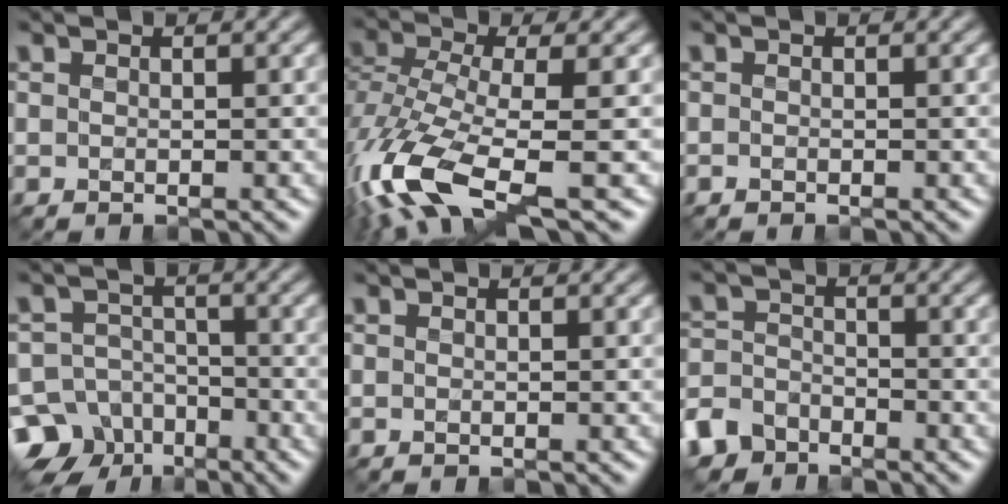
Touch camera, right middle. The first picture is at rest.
{"total": 11.1, "force": [-5.1, 3.8, 9.0], "torque": [-0.203, -0.015, -0.099]}
{"total": 0.0}
{"total": 9.6, "force": [-6.5, 6.7, 2.4], "torque": [-0.039, -0.015, -0.120]}
{"total": 0.0}
{"total": 4.8, "force": [-3.7, 2.8, 0.9], "torque": [-0.016, -0.007, -0.073]}